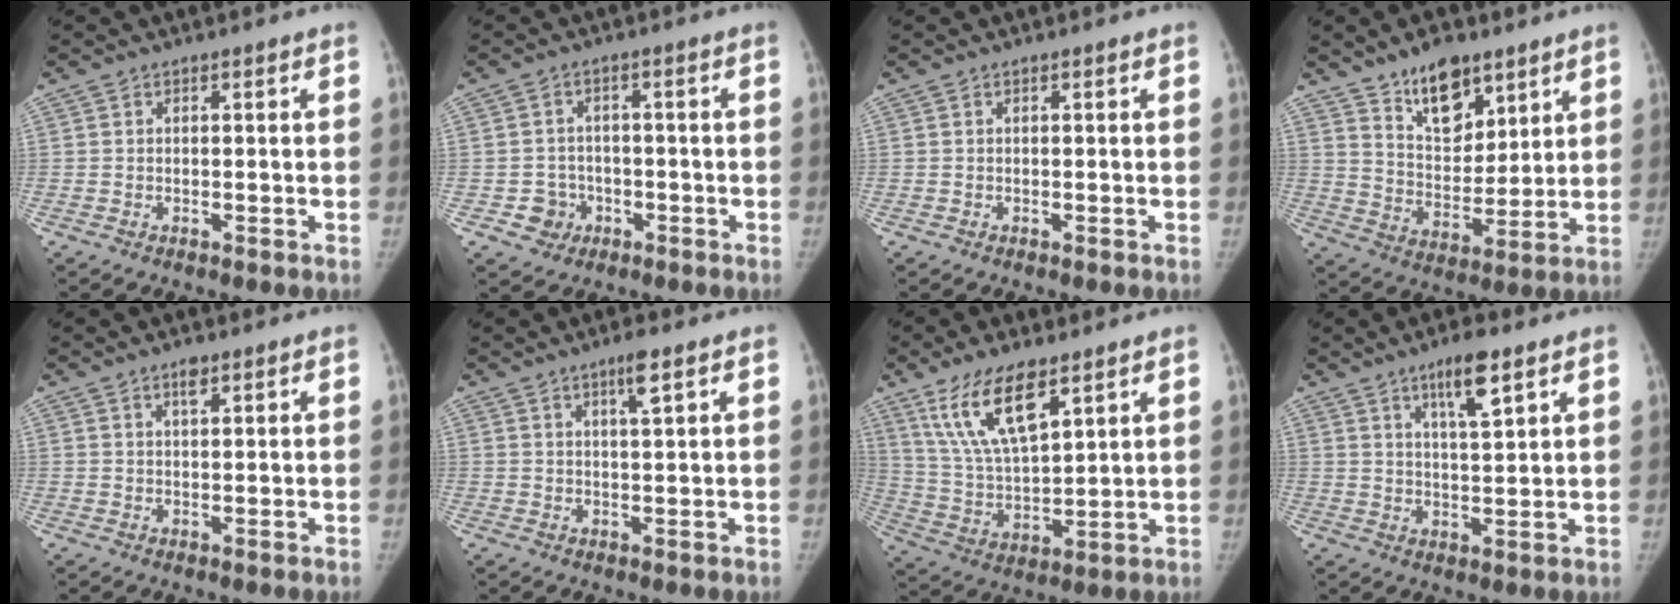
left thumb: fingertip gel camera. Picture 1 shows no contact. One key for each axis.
{"total": 4.7, "fx": -1.8, "fy": 4.2, "fz": 0.8, "tx": 0.015, "ty": 0.013, "tz": -0.026}
{"total": 0.0}
{"total": 12.5, "fx": 8.4, "fy": 6.5, "fz": 6.6, "tx": -0.071, "ty": -0.061, "tz": 0.151}
{"total": 2.3, "fx": 1.5, "fy": 0.9, "fz": 1.5, "tx": -0.022, "ty": -0.007, "tz": 0.025}
{"total": 3.7, "fx": 2.1, "fy": 0.4, "fz": 3.0, "tx": -0.053, "ty": -0.010, "tz": 0.037}
{"total": 14.4, "fx": 8.6, "fy": 5.3, "fz": 10.2, "tx": -0.178, "ty": -0.035, "tz": 0.175}
{"total": 7.4, "fx": 4.5, "fy": 1.6, "fz": 5.7, "tx": -0.090, "ty": -0.026, "tz": 0.077}